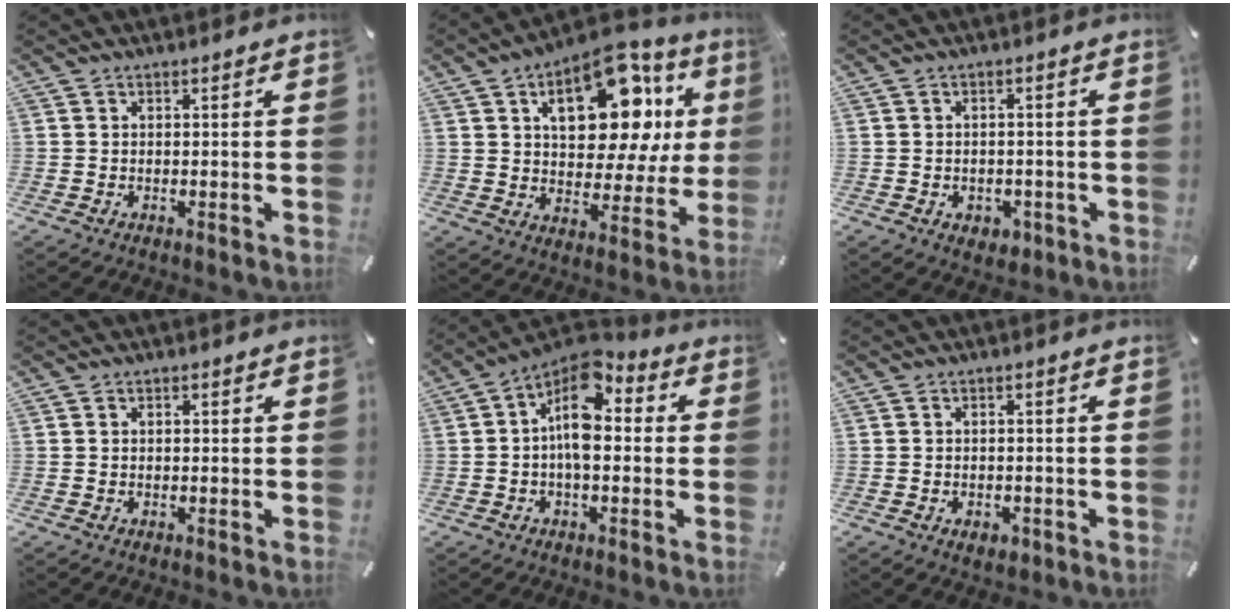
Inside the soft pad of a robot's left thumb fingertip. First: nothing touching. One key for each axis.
{"total": 22.1, "fx": 9.0, "fy": 12.4, "fz": 15.9, "tx": -0.220, "ty": -0.052, "tz": 0.147}
{"total": 3.1, "fx": -0.9, "fy": 2.6, "fz": 1.3, "tx": -0.015, "ty": 0.001, "tz": -0.019}
{"total": 0.9, "fx": 0.0, "fy": 0.6, "fz": 0.6, "tx": -0.012, "ty": 0.004, "tz": -0.002}
{"total": 11.4, "fx": 1.0, "fy": 6.5, "fz": 9.3, "tx": -0.164, "ty": -0.023, "tz": 0.018}
{"total": 2.7, "fx": -1.2, "fy": 2.0, "fz": 1.5, "tx": -0.027, "ty": 0.004, "tz": -0.021}